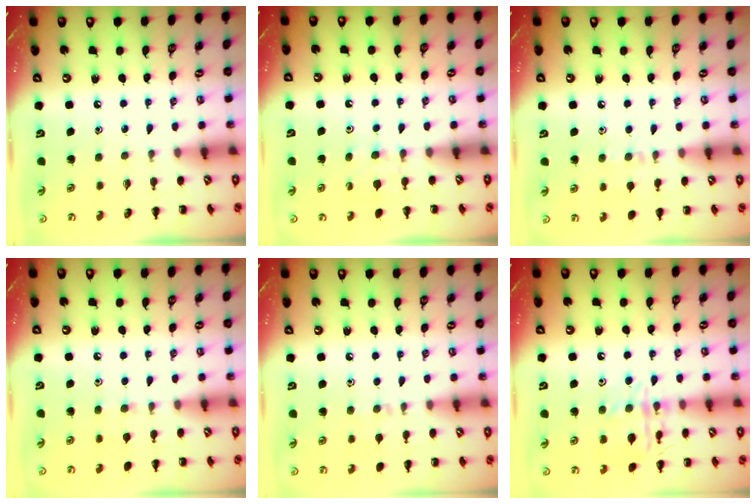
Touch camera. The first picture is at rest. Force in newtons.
{"total": 5.7, "press": 5.5, "slide": 1.7}
{"total": 7.4, "press": 6.9, "slide": 2.5}
{"total": 6.2, "press": 5.8, "slide": 2.2}
{"total": 5.2, "press": 4.8, "slide": 1.9}
{"total": 12.5, "press": 12.5, "slide": 0.6}